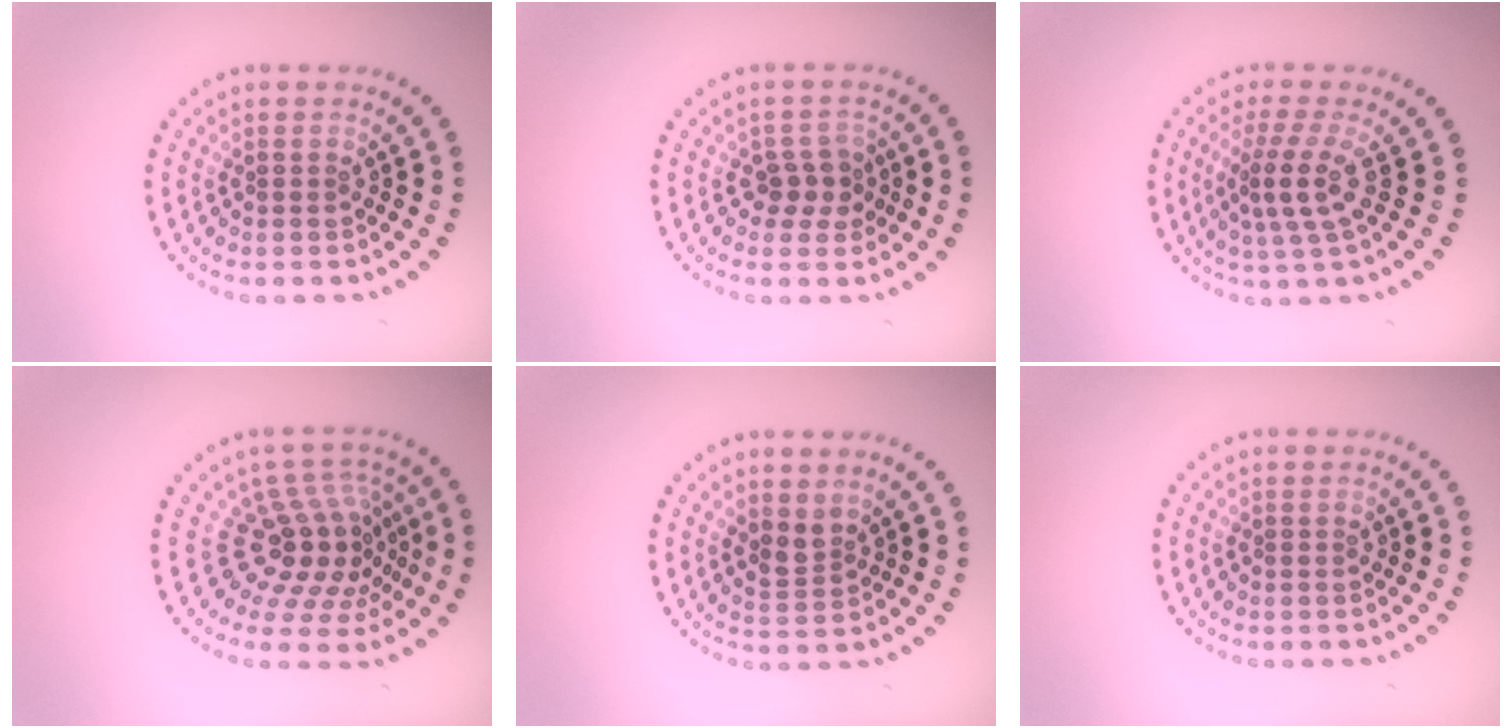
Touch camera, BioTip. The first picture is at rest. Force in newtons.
{"total": 2.2, "press": 2.0, "slide": 0.9}
{"total": 3.4, "press": 2.5, "slide": 2.4}
{"total": 4.9, "press": 3.6, "slide": 3.3}
{"total": 1.7, "press": 1.3, "slide": 1.1}
{"total": 0.0}